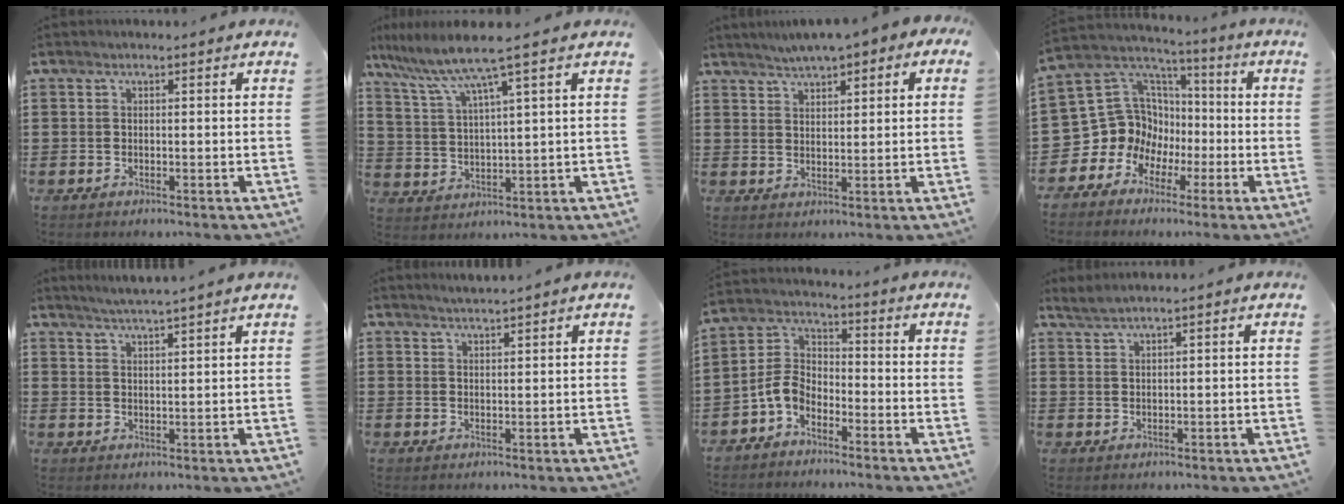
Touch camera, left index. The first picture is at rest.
{"total": 6.8, "force": [4.8, -0.4, 4.8], "torque": [-0.119, -0.030, 0.075]}
{"total": 2.8, "force": [2.5, 0.8, 1.0], "torque": [-0.032, -0.004, 0.043]}
{"total": 11.6, "force": [-1.6, 11.3, 2.3], "torque": [-0.081, -0.023, -0.015]}
{"total": 3.0, "force": [2.8, -1.0, 0.6], "torque": [-0.019, -0.013, 0.050]}
{"total": 1.6, "force": [1.5, -0.4, 0.3], "torque": [-0.009, -0.001, 0.030]}
{"total": 5.5, "force": [-3.8, 3.0, 2.7], "torque": [-0.080, 0.000, -0.084]}
{"total": 1.5, "force": [1.3, -0.3, 0.7], "torque": [-0.016, -0.001, 0.026]}